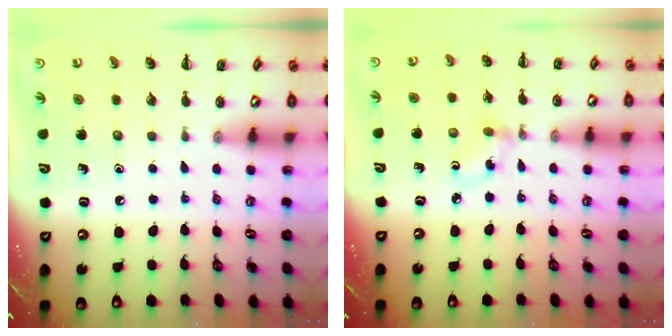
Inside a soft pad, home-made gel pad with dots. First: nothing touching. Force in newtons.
{"total": 3.1, "press": 2.9, "slide": 1.1}